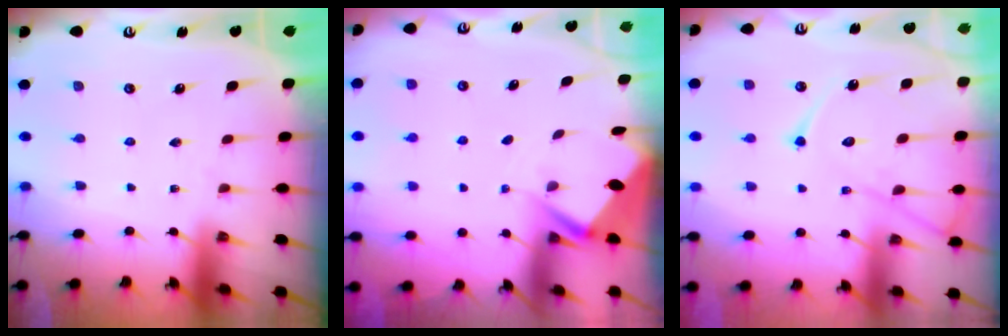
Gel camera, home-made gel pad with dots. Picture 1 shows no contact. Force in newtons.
{"total": 3.1, "press": 3.0, "slide": 0.4}
{"total": 14.7, "press": 14.6, "slide": 1.6}